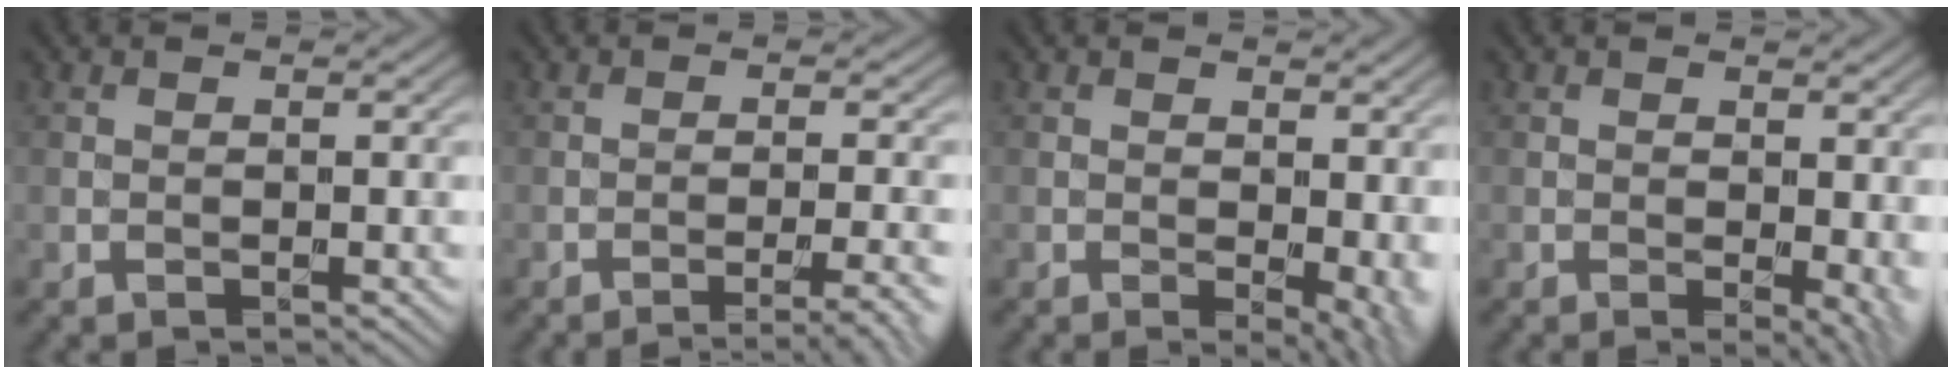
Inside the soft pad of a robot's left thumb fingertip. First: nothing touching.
{"total": 5.2, "force": [-3.2, 0.9, 3.9], "torque": [-0.048, 0.012, -0.053]}
{"total": 5.6, "force": [-0.1, 2.7, 4.9], "torque": [-0.059, -0.008, 0.004]}
{"total": 4.4, "force": [-0.2, 2.0, 3.9], "torque": [-0.047, -0.007, 0.000]}